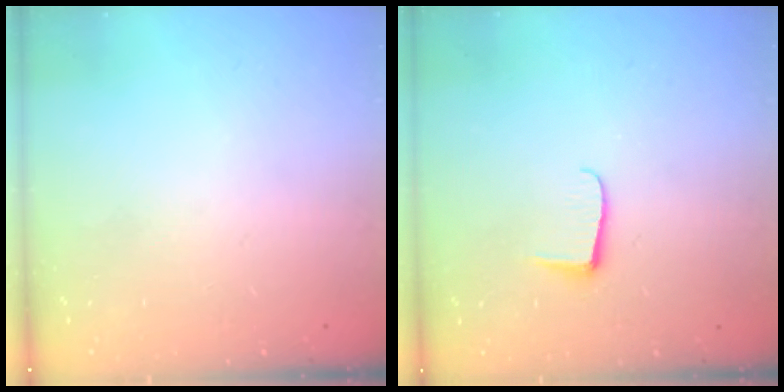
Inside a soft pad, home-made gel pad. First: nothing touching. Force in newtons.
{"total": 6.0, "press": 5.9, "slide": 0.6}